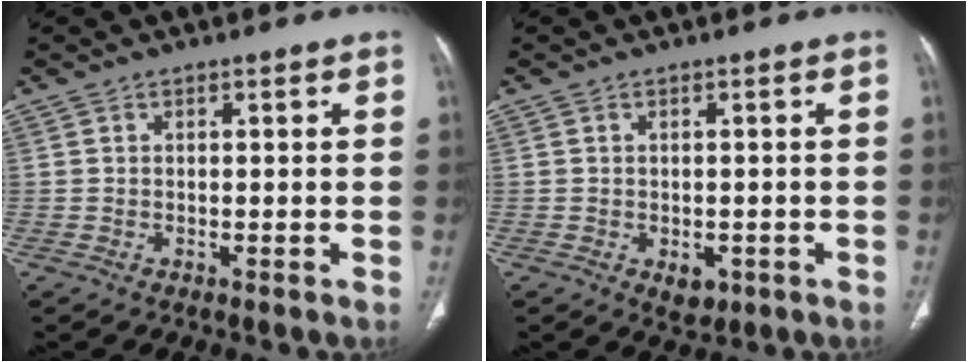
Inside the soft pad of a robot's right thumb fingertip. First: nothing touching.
{"total": 3.1, "force": [-1.1, 2.0, 2.0], "torque": [-0.015, 0.003, -0.004]}